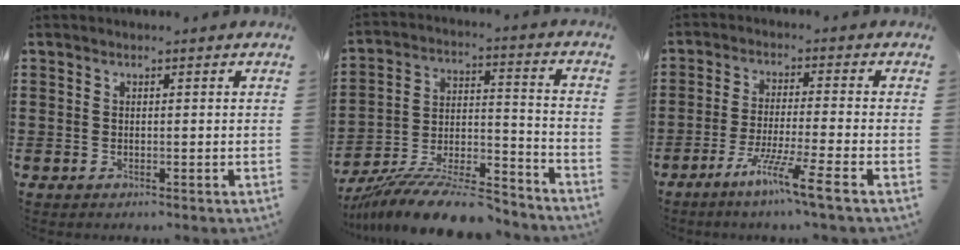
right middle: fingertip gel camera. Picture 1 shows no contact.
{"total": 12.7, "force": [-11.5, 1.2, 5.3], "torque": [-0.080, 0.031, -0.218]}
{"total": 7.3, "force": [-5.1, -0.4, 5.3], "torque": [-0.097, -0.010, -0.096]}